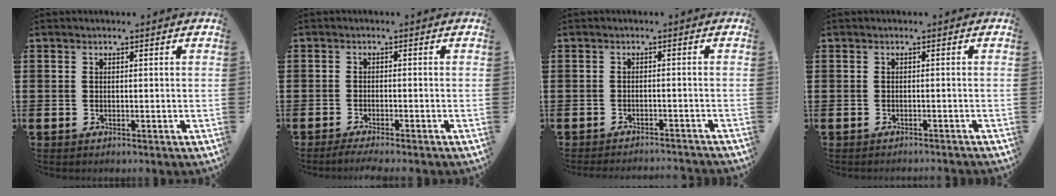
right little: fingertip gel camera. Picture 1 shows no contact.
{"total": 1.4, "force": [-1.2, -0.1, 0.8], "torque": [-0.010, 0.001, -0.023]}
{"total": 1.0, "force": [-1.0, -0.1, 0.0], "torque": [-0.001, 0.006, -0.020]}
{"total": 0.0}